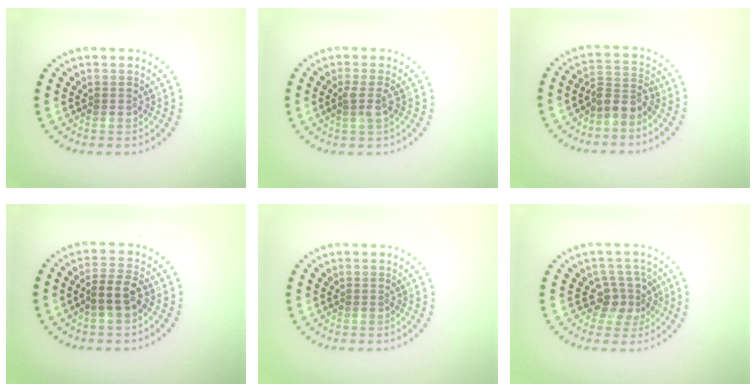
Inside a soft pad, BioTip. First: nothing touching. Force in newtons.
{"total": 1.3, "press": 1.1, "slide": 0.7}
{"total": 2.5, "press": 1.9, "slide": 1.7}
{"total": 2.7, "press": 2.5, "slide": 1.1}
{"total": 0.0}
{"total": 2.9, "press": 2.3, "slide": 1.8}